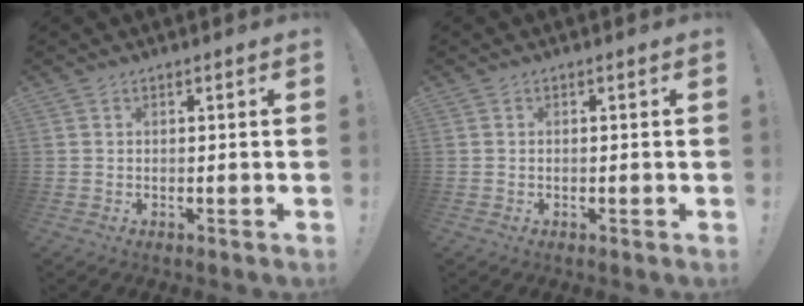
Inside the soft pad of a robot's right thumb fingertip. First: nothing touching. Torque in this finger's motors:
{"motor_torque": [0.41, 0.07, -0.15, 0.06, -0.02]}